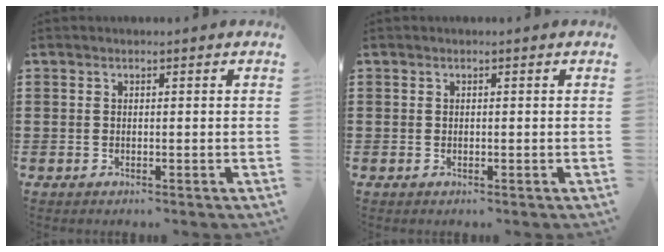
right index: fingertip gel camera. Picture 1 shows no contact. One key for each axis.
{"total": 0.0}